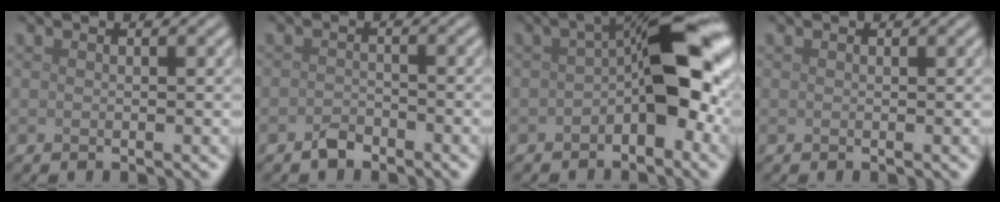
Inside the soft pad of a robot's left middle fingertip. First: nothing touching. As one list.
[{"total": 1.6, "force": [-1.3, 0.7, 0.5], "torque": [-0.008, 0.004, -0.027]}, {"total": 8.2, "force": [-0.9, 3.8, 7.2], "torque": [-0.097, 0.022, -0.026]}, {"total": 0.0}]